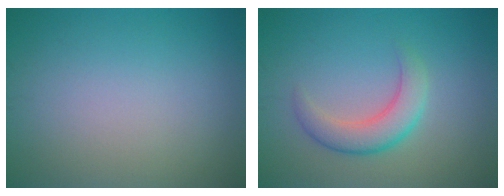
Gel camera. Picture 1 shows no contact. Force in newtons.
{"total": 3.7, "press": 3.7, "slide": 0.3}